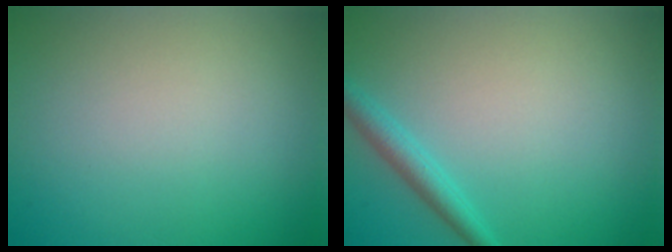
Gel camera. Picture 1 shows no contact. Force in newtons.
{"total": 2.0, "press": 2.0, "slide": 0.1}